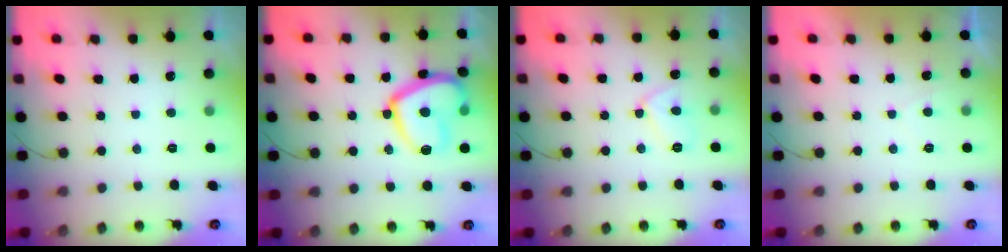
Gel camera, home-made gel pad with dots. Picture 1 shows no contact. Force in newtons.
{"total": 15.9, "press": 15.8, "slide": 1.6}
{"total": 6.9, "press": 6.9, "slide": 0.7}
{"total": 0.9, "press": 0.7, "slide": 0.5}